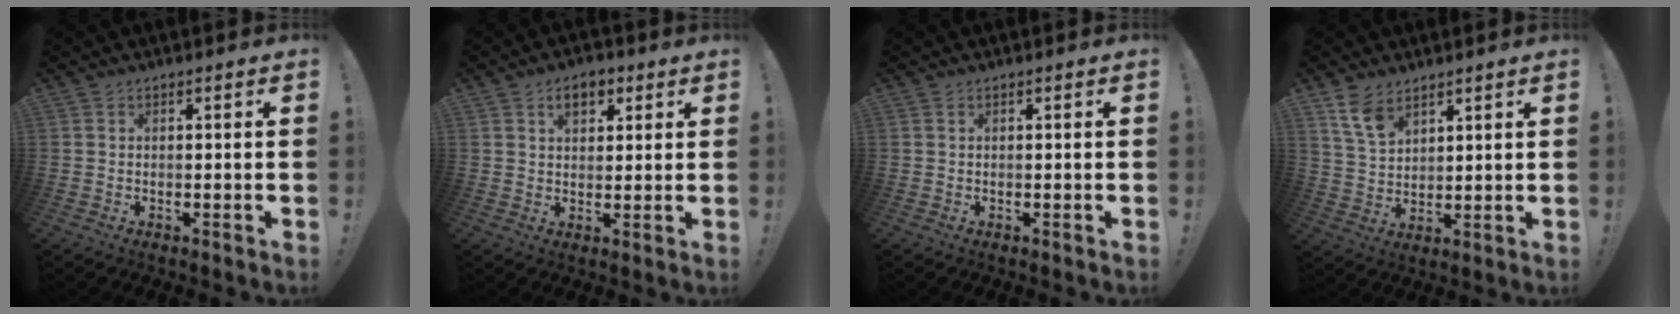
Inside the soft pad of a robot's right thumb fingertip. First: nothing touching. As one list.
[{"total": 6.1, "force": [2.9, 4.0, 3.5], "torque": [-0.041, -0.003, 0.049]}, {"total": 0.0}, {"total": 8.1, "force": [5.8, 4.2, 3.8], "torque": [-0.069, -0.031, 0.112]}]